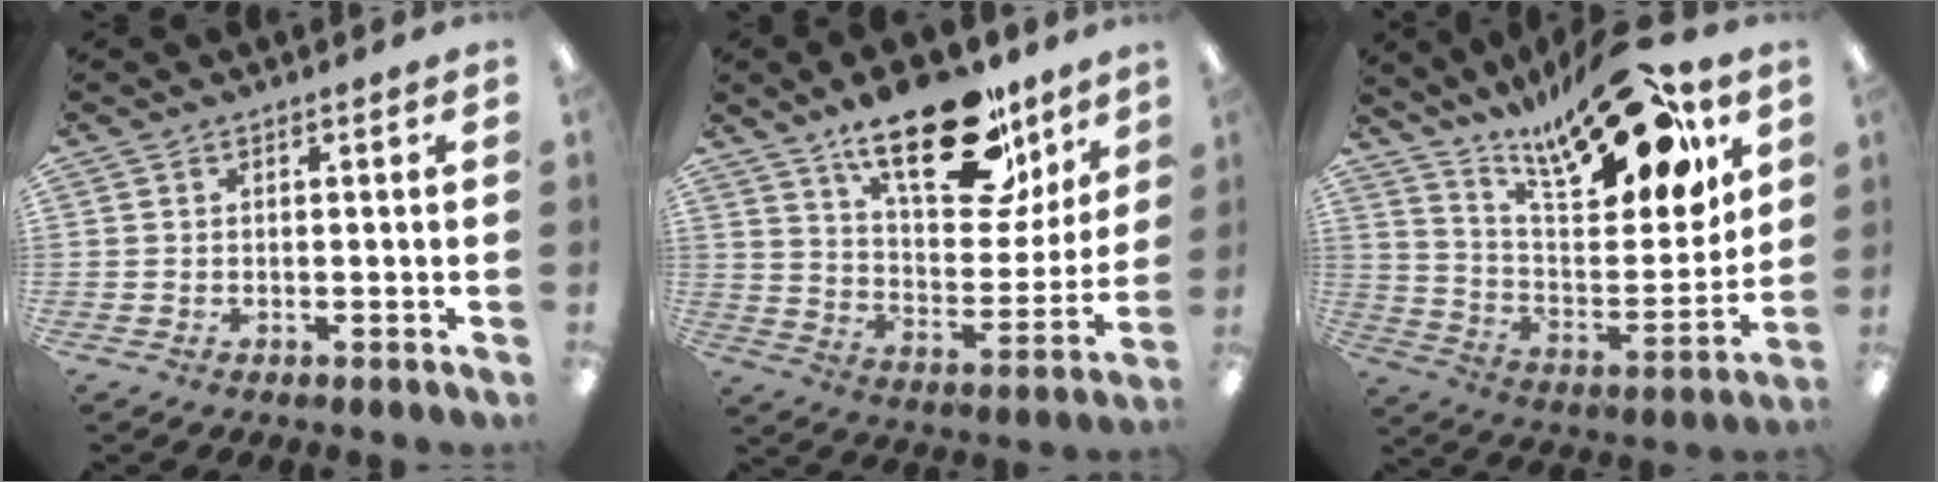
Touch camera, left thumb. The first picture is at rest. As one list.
[{"total": 25.5, "force": [16.2, 11.0, 16.3], "torque": [-0.241, -0.095, 0.272]}, {"total": 24.3, "force": [17.1, 8.1, 15.2], "torque": [-0.225, -0.104, 0.285]}]